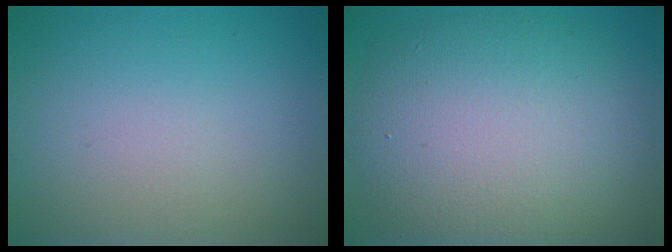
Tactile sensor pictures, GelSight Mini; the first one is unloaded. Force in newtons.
{"total": 10.4, "press": 10.4, "slide": 0.6}